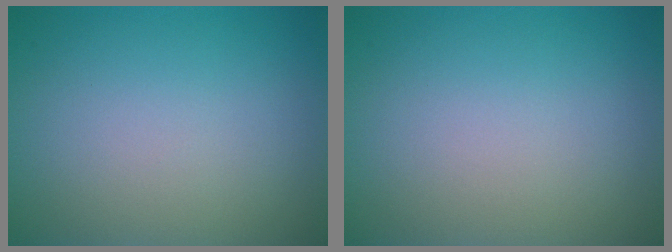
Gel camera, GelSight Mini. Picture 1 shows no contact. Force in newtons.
{"total": 0.0}